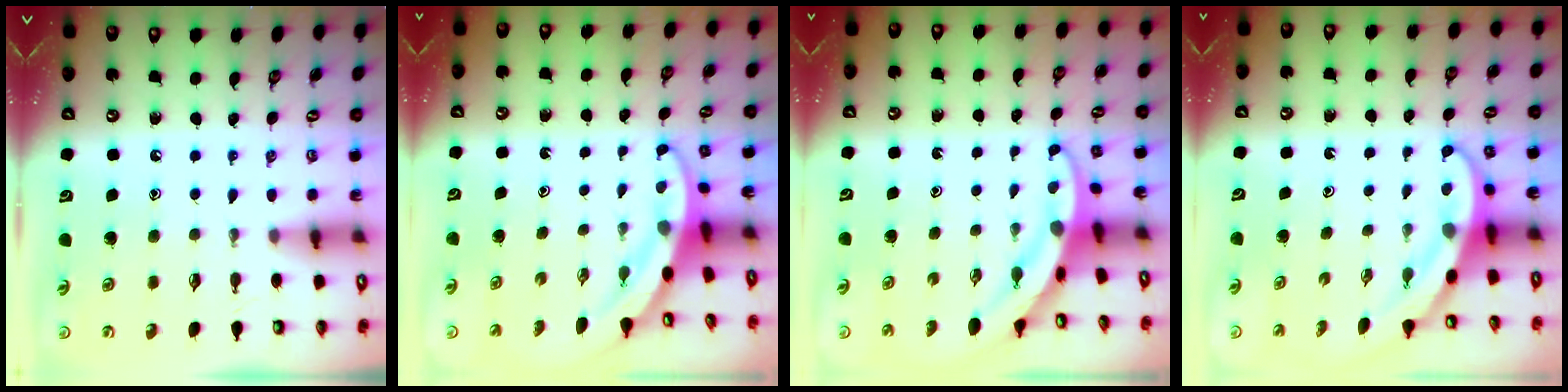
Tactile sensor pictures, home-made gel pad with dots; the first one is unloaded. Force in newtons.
{"total": 3.5, "press": 3.5, "slide": 0.2}
{"total": 3.1, "press": 3.1, "slide": 0.2}
{"total": 3.8, "press": 3.7, "slide": 0.3}